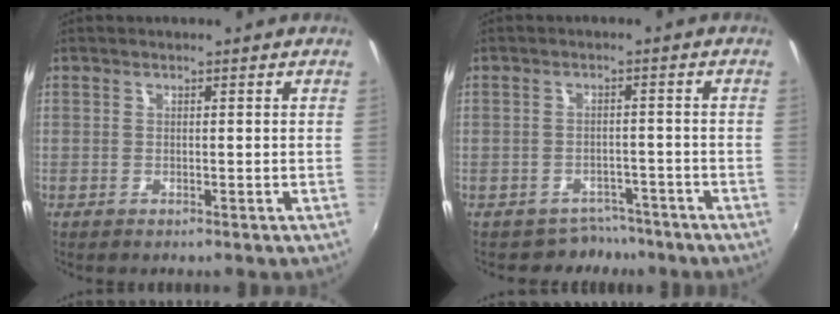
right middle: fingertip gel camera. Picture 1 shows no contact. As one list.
[{"total": 5.1, "force": [-4.1, 2.9, 0.0], "torque": [-0.004, 0.010, -0.057]}]